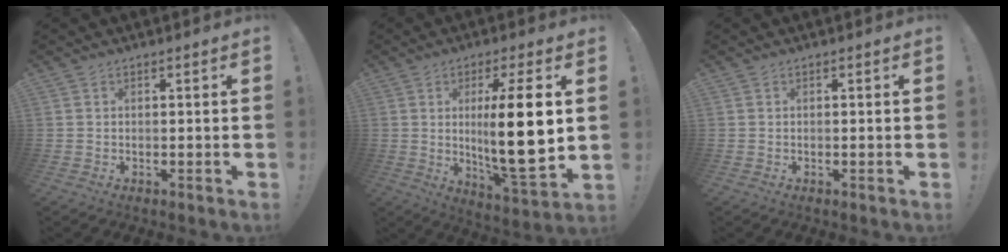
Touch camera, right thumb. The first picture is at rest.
{"total": 17.8, "force": [1.7, 3.2, 17.5], "torque": [-0.289, -0.026, 0.014]}
{"total": 0.0}